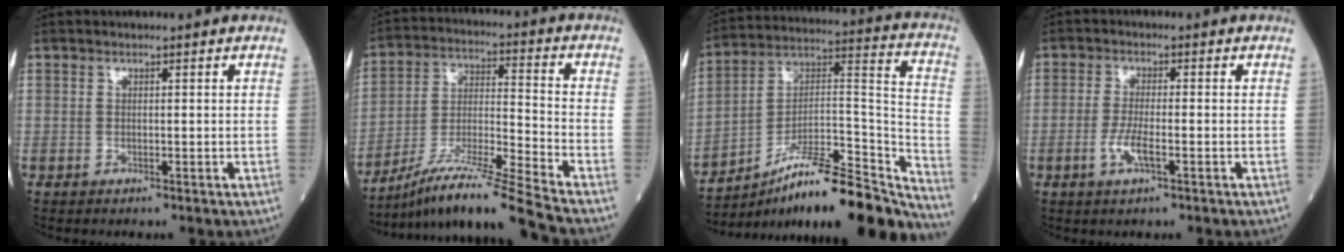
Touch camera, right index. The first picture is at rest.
{"total": 15.7, "force": [-13.5, -2.5, 7.6], "torque": [-0.140, -0.008, -0.243]}
{"total": 24.7, "force": [-20.5, 2.8, 13.4], "torque": [-0.147, 0.036, -0.320]}
{"total": 4.0, "force": [-1.5, 0.6, 3.7], "torque": [-0.079, -0.004, -0.029]}